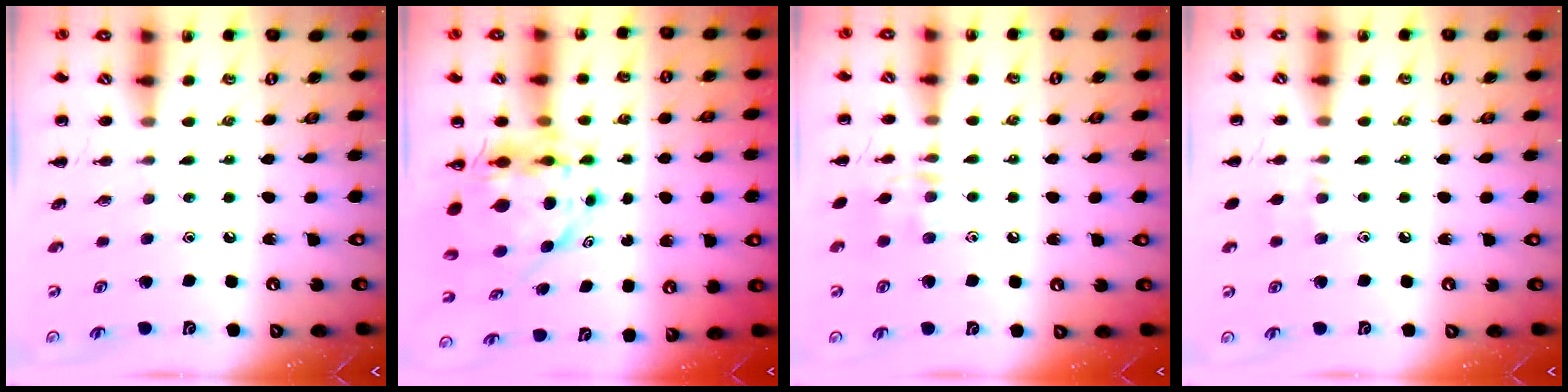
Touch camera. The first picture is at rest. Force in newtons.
{"total": 9.2, "press": 8.8, "slide": 2.7}
{"total": 9.1, "press": 9.0, "slide": 0.7}
{"total": 5.4, "press": 5.1, "slide": 2.0}